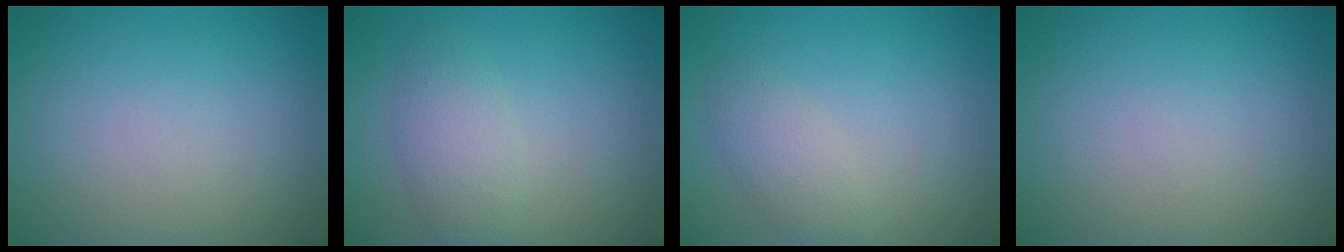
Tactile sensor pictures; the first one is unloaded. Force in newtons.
{"total": 2.9, "press": 2.9, "slide": 0.1}
{"total": 2.1, "press": 2.1, "slide": 0.1}
{"total": 0.0}